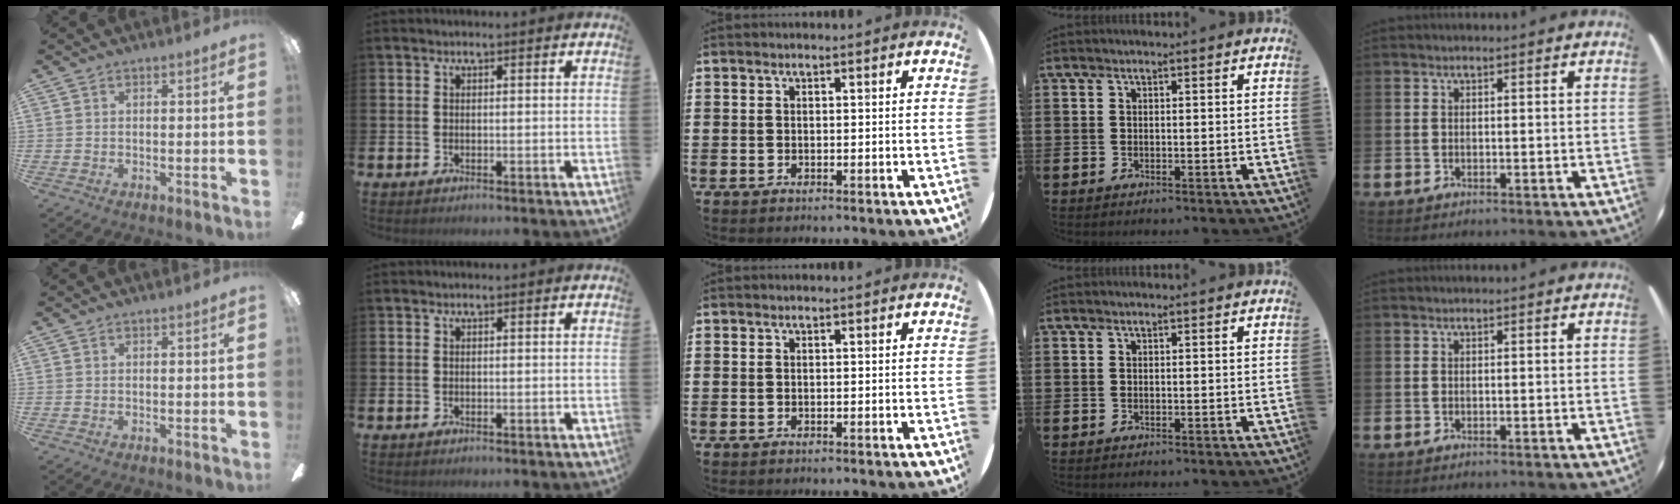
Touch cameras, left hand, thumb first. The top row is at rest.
{}